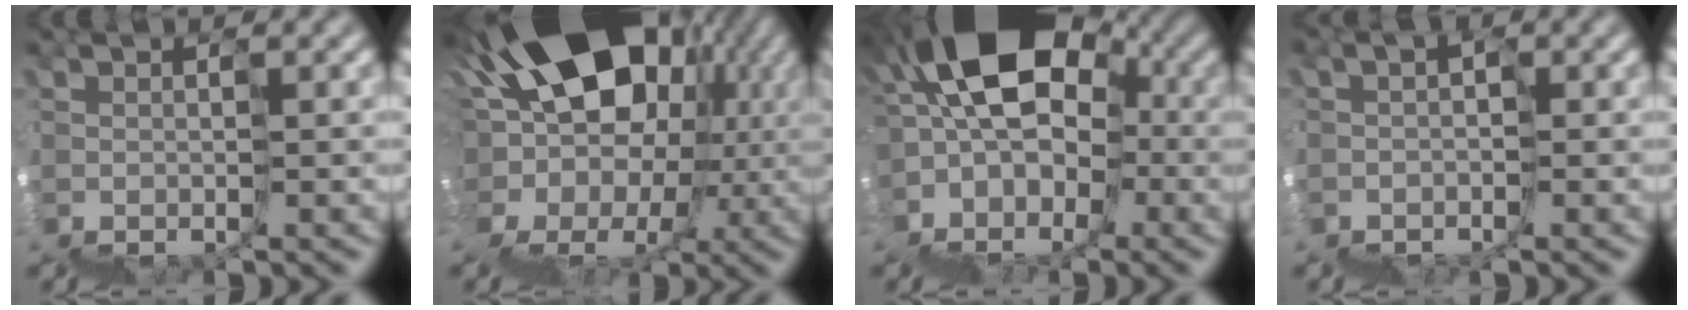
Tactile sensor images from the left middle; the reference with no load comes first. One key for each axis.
{"total": 13.3, "fx": 4.6, "fy": 9.4, "fz": 8.2, "tx": -0.084, "ty": 0.051, "tz": 0.076}
{"total": 10.1, "fx": 0.9, "fy": 8.1, "fz": 5.9, "tx": -0.060, "ty": 0.029, "tz": 0.004}
{"total": 1.0, "fx": -0.6, "fy": 0.8, "fz": -0.2, "tx": 0.003, "ty": -0.004, "tz": -0.016}